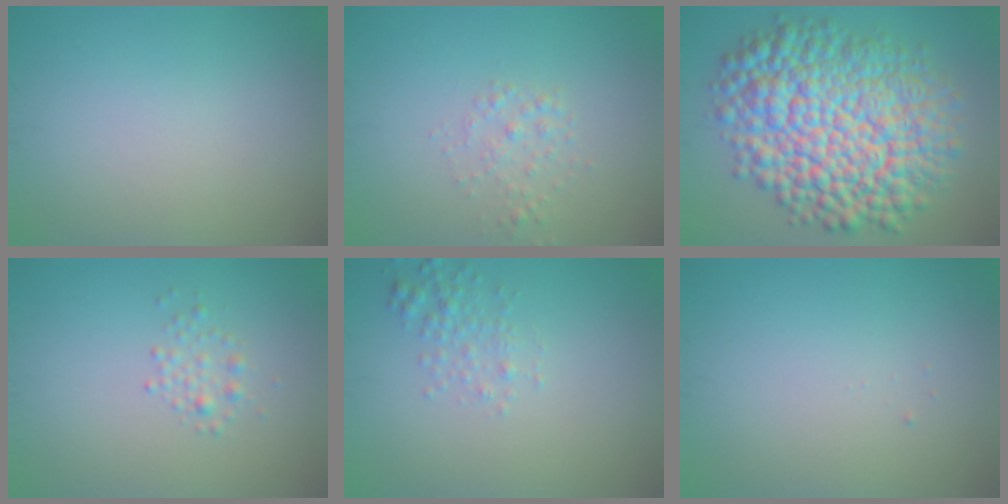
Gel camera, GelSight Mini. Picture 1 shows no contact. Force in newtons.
{"total": 1.4, "press": 1.4, "slide": 0.0}
{"total": 14.5, "press": 14.5, "slide": 0.3}
{"total": 1.4, "press": 1.4, "slide": 0.1}
{"total": 1.6, "press": 1.6, "slide": 0.1}
{"total": 0.0}